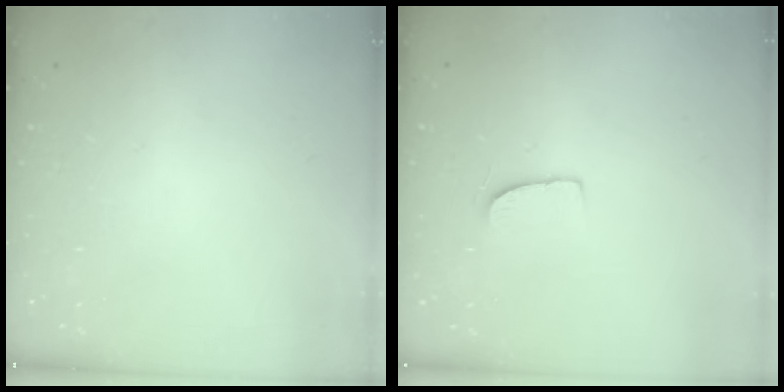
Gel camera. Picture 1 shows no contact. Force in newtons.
{"total": 5.7, "press": 5.6, "slide": 0.5}